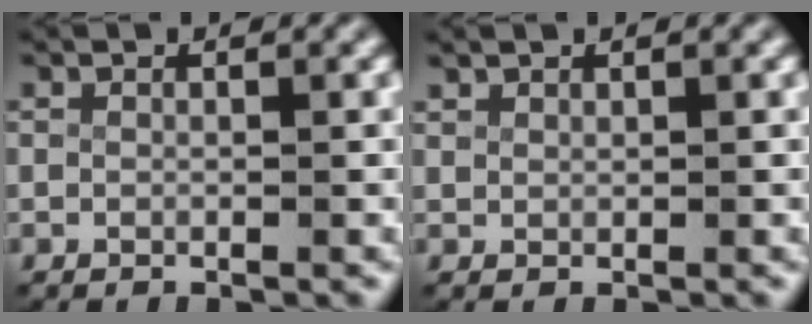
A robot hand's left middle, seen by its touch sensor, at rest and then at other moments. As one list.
[{"total": 0.9, "force": [0.9, 0.2, 0.0], "torque": [-0.007, -0.002, 0.027]}]